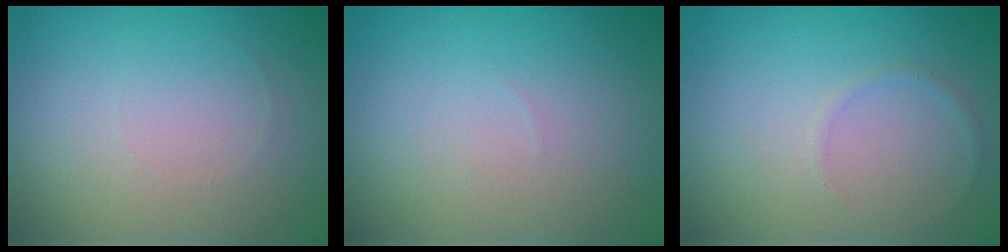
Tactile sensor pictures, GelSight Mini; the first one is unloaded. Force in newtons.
{"total": 0.0}
{"total": 0.6, "press": 0.6, "slide": 0.0}